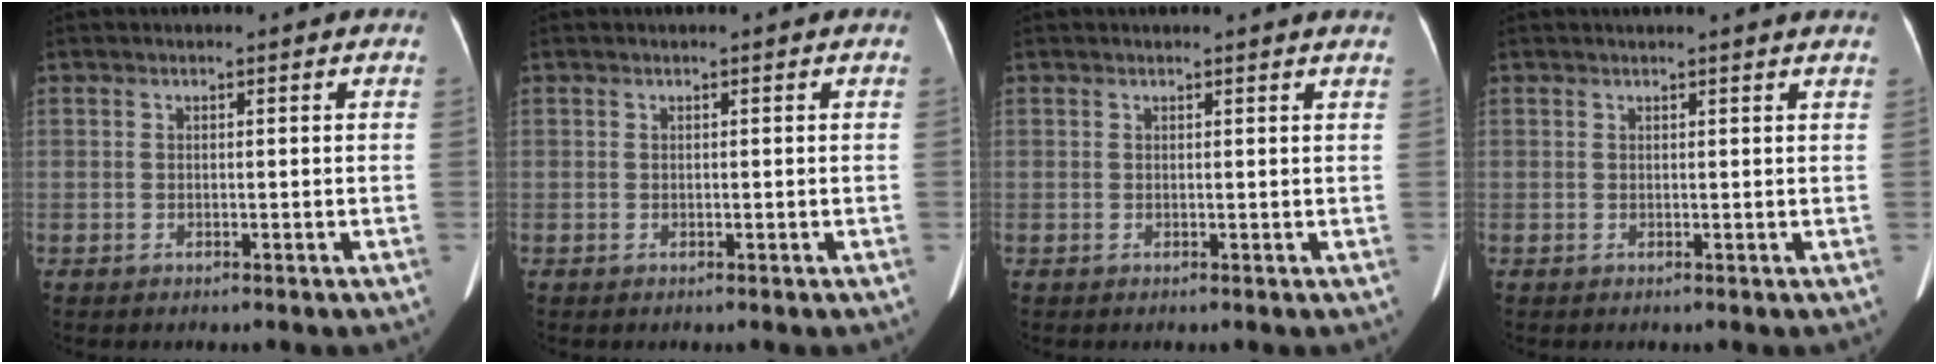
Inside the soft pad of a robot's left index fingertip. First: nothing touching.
{"total": 0.0}
{"total": 3.1, "force": [2.9, -0.3, 0.9], "torque": [-0.015, 0.002, 0.022]}
{"total": 4.8, "force": [4.5, -0.4, 1.8], "torque": [-0.021, 0.013, 0.040]}